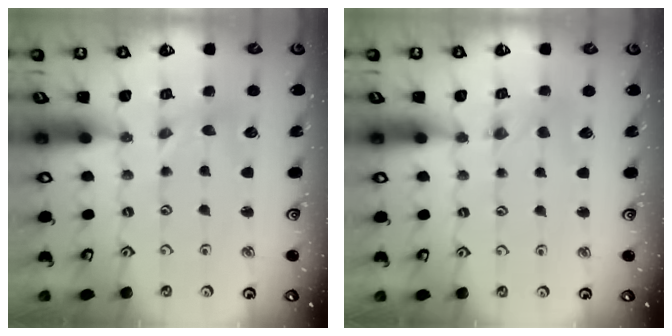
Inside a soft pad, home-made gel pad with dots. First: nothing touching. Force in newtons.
{"total": 0.8, "press": 0.7, "slide": 0.1}